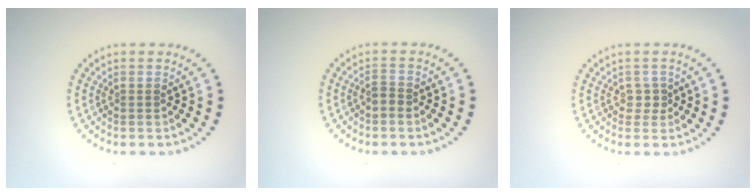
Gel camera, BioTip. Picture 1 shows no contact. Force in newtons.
{"total": 1.1, "press": 0.9, "slide": 0.5}
{"total": 1.1, "press": 0.9, "slide": 0.6}